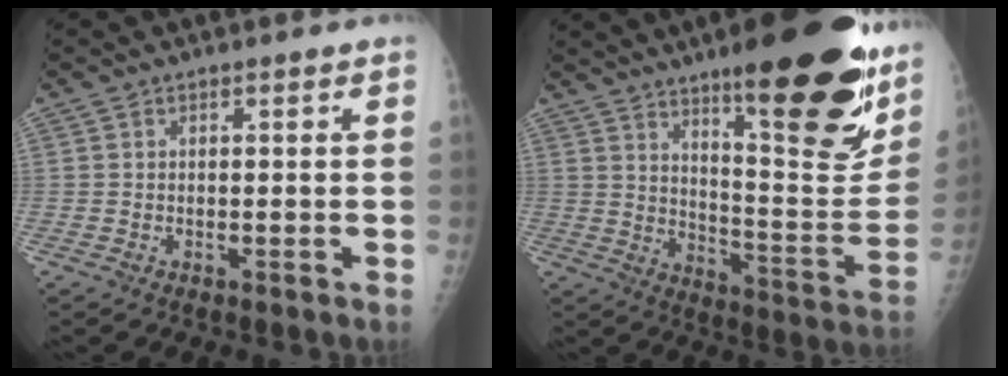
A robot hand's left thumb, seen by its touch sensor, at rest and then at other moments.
{"total": 27.3, "force": [15.3, 6.6, 21.6], "torque": [-0.267, -0.072, 0.230]}